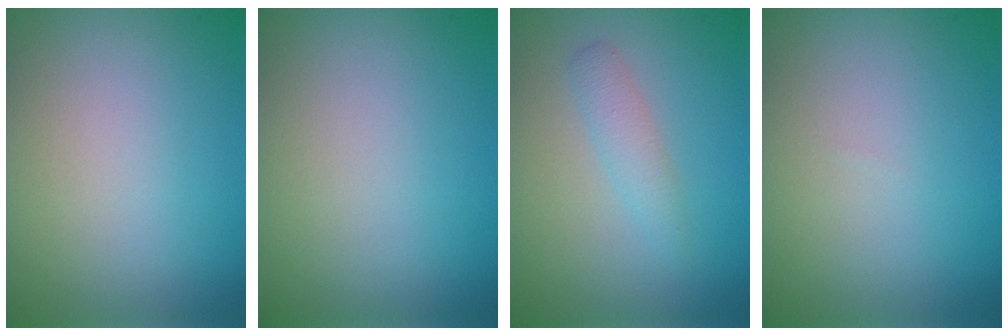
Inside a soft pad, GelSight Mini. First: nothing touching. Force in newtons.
{"total": 0.0}
{"total": 1.7, "press": 1.7, "slide": 0.0}
{"total": 0.0}